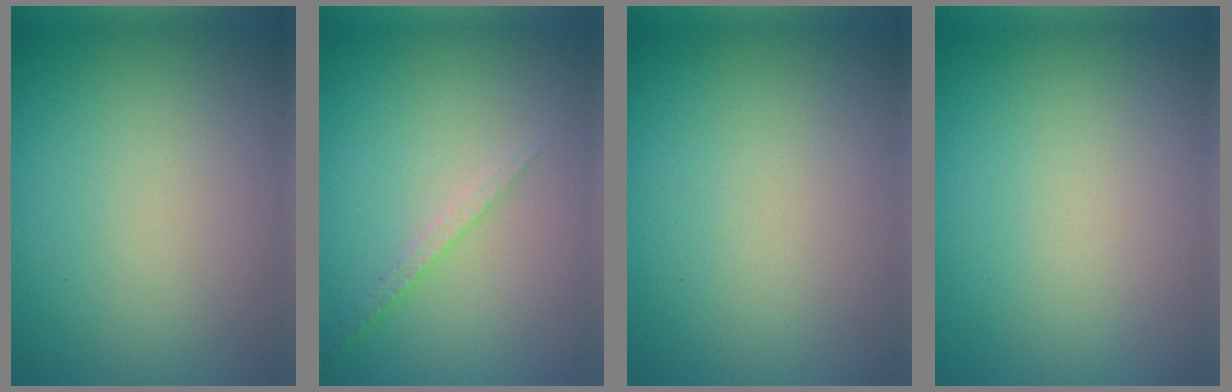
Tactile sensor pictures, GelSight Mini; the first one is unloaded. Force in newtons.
{"total": 1.4, "press": 0.8, "slide": 1.1}
{"total": 0.0}
{"total": 0.0}